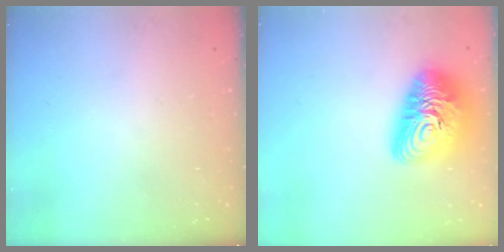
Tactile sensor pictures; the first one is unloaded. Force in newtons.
{"total": 17.8, "press": 17.7, "slide": 1.3}